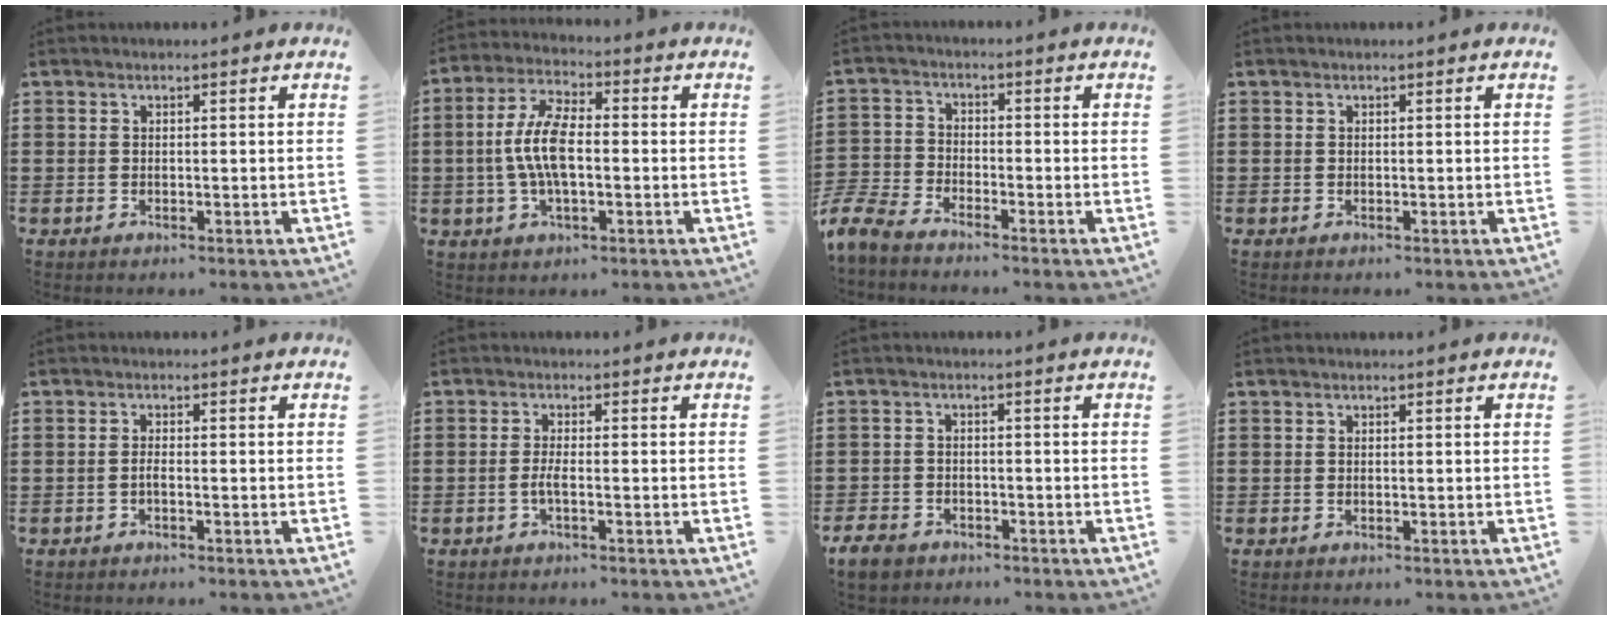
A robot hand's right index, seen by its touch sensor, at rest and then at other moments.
{"total": 8.1, "force": [-0.7, 3.1, 7.5], "torque": [-0.169, -0.005, -0.019]}
{"total": 4.7, "force": [-4.5, 0.5, 1.1], "torque": [-0.056, -0.011, -0.099]}
{"total": 0.0}
{"total": 1.2, "force": [-0.7, 0.1, 1.0], "torque": [-0.026, -0.004, -0.015]}
{"total": 2.1, "force": [-0.9, 0.2, 1.9], "torque": [-0.048, -0.005, -0.021]}
{"total": 2.9, "force": [-2.5, 1.1, 0.8], "torque": [-0.032, 0.000, -0.056]}
{"total": 0.0}